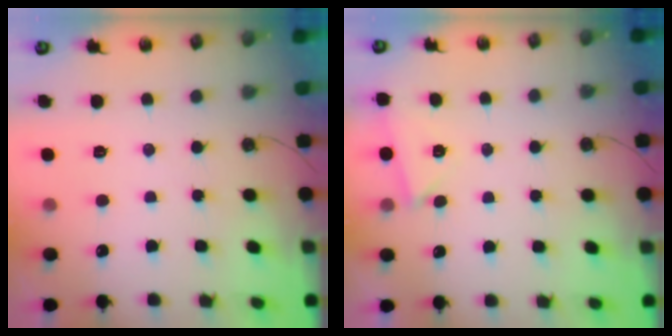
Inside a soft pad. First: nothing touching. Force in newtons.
{"total": 2.9, "press": 2.8, "slide": 0.6}